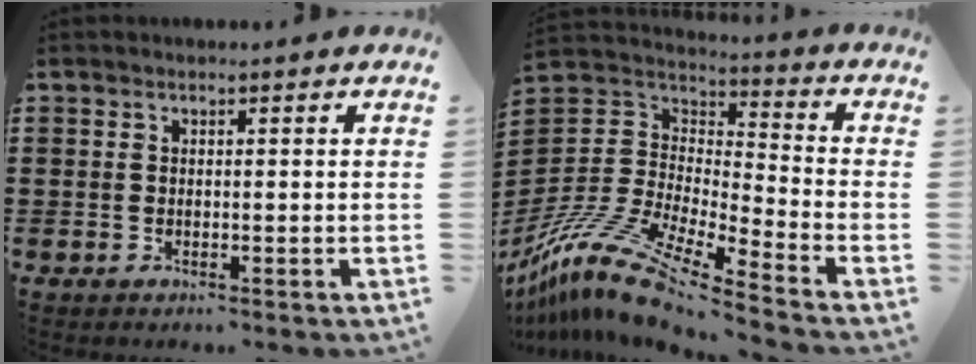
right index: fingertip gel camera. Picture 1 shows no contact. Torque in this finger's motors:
{"motor_torque": [-0.31, 1.12, 0.26, 0.10]}